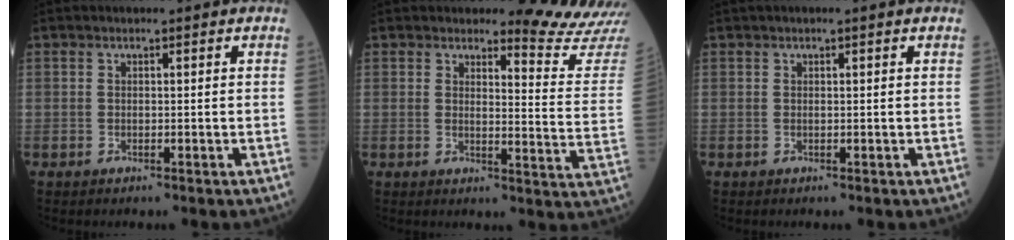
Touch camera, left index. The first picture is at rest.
{"total": 10.3, "force": [10.2, -1.2, 0.2], "torque": [0.000, -0.129, 0.101]}
{"total": 0.9, "force": [0.4, 0.0, 0.7], "torque": [-0.020, 0.013, 0.010]}